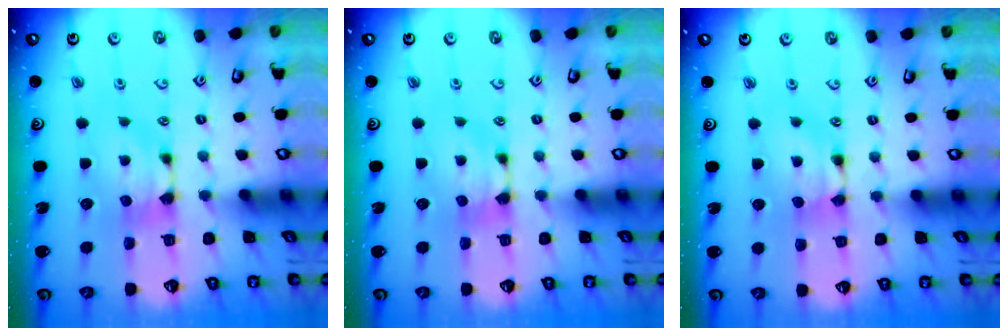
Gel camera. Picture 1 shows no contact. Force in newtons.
{"total": 0.0}
{"total": 1.5, "press": 1.5, "slide": 0.2}